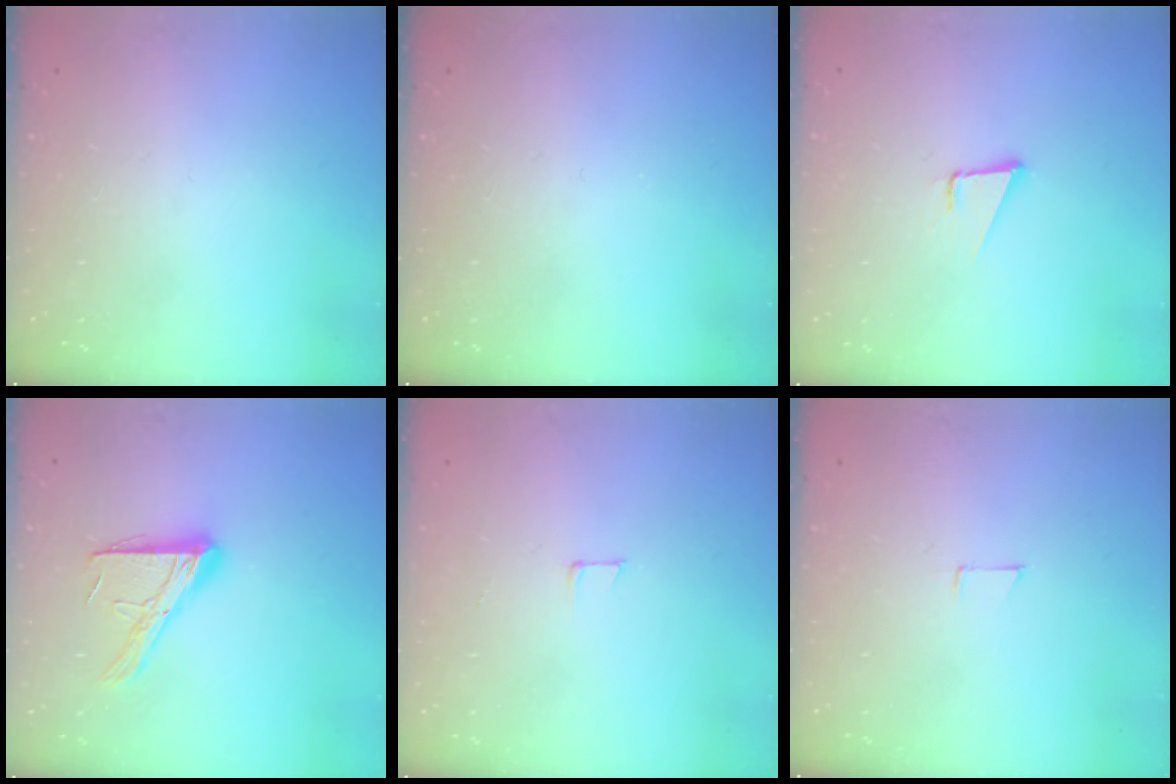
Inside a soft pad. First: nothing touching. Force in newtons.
{"total": 0.0}
{"total": 3.4, "press": 2.6, "slide": 2.2}
{"total": 13.9, "press": 13.9, "slide": 1.2}
{"total": 4.4, "press": 4.4, "slide": 0.3}
{"total": 4.1, "press": 4.1, "slide": 0.3}